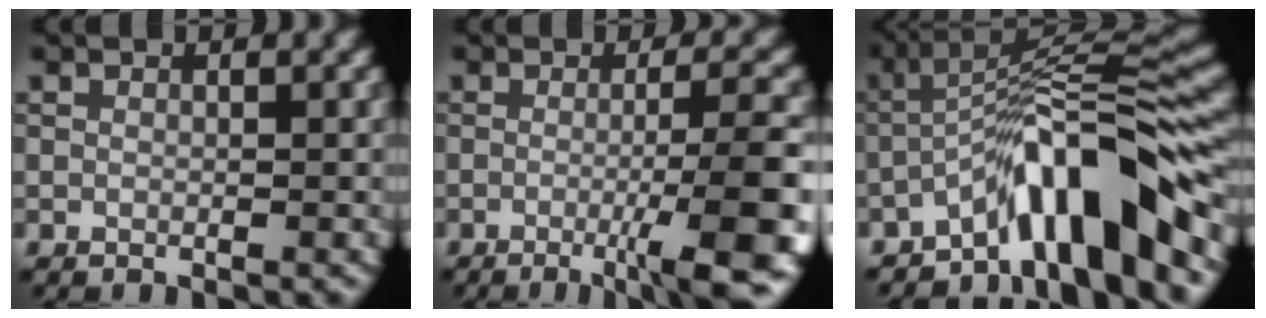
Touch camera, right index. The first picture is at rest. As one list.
[{"total": 8.7, "force": [-2.8, 1.5, 8.1], "torque": [-0.102, 0.004, -0.042]}, {"total": 9.4, "force": [-5.8, 1.8, 7.2], "torque": [-0.101, 0.019, -0.107]}]